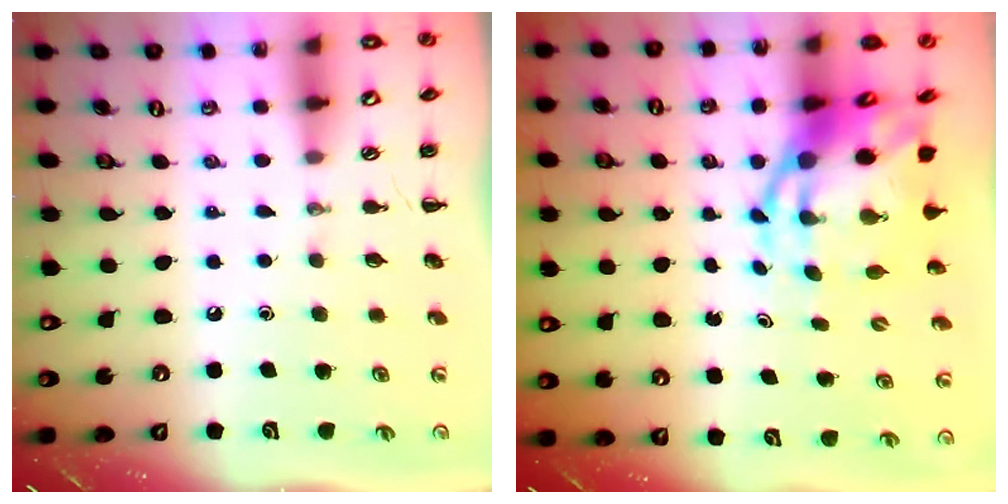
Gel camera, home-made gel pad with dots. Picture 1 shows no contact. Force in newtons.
{"total": 8.8, "press": 8.5, "slide": 2.1}